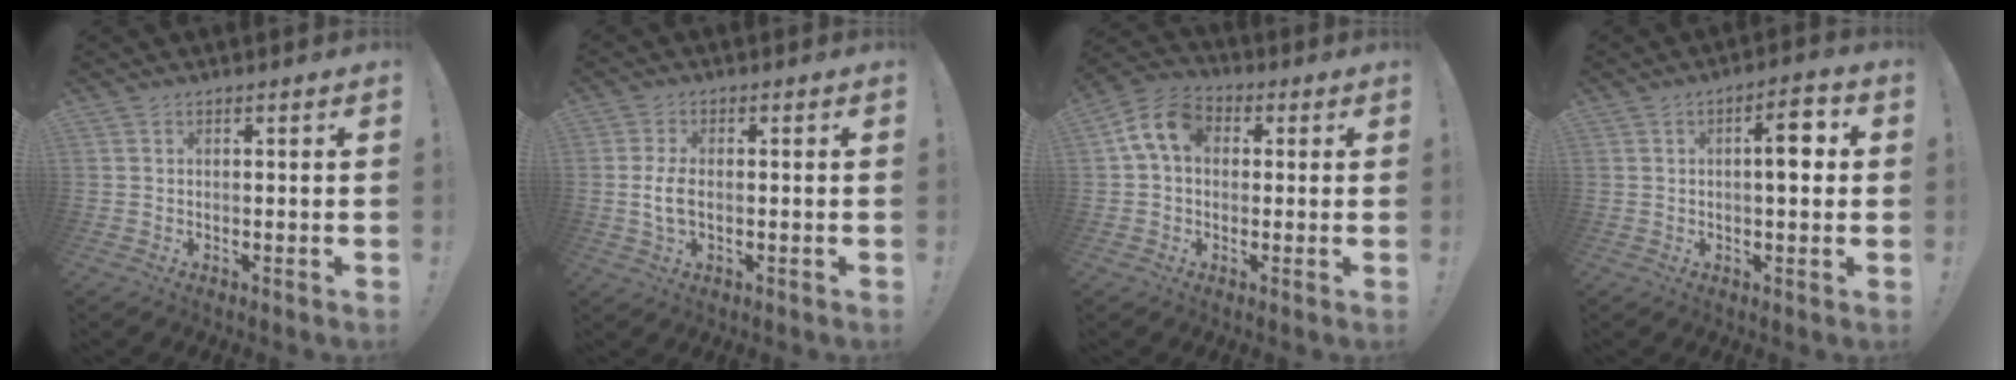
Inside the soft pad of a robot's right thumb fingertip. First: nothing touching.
{"total": 5.1, "force": [-0.7, 2.5, 4.4], "torque": [-0.087, -0.004, -0.013]}
{"total": 10.6, "force": [2.5, 7.4, 7.1], "torque": [-0.126, 0.013, 0.052]}
{"total": 7.3, "force": [1.1, 2.5, 6.8], "torque": [-0.087, 0.002, 0.007]}